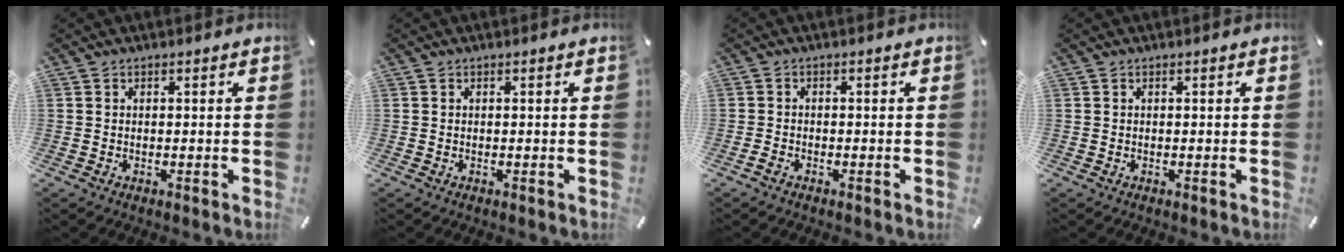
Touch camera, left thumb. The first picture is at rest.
{"total": 0.0}
{"total": 1.4, "force": [-1.1, 0.6, 0.6], "torque": [-0.012, 0.002, -0.021]}
{"total": 0.0}